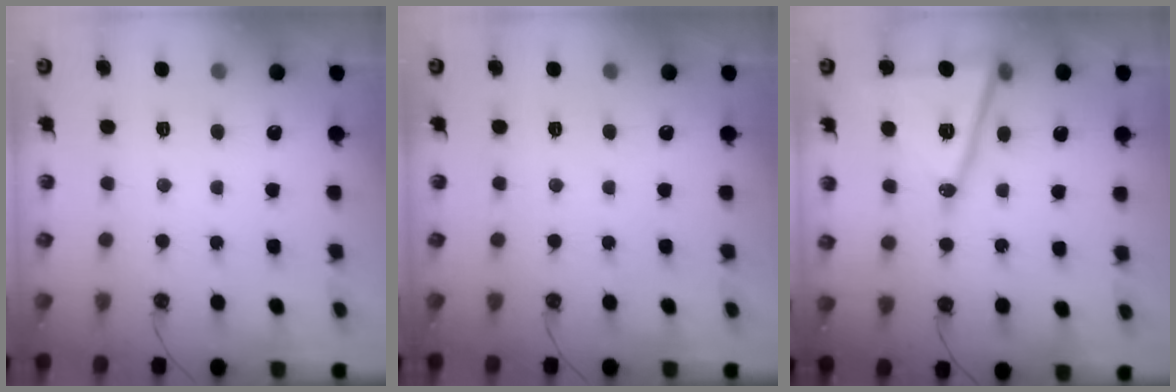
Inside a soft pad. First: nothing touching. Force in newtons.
{"total": 0.0}
{"total": 16.6, "press": 16.2, "slide": 3.7}